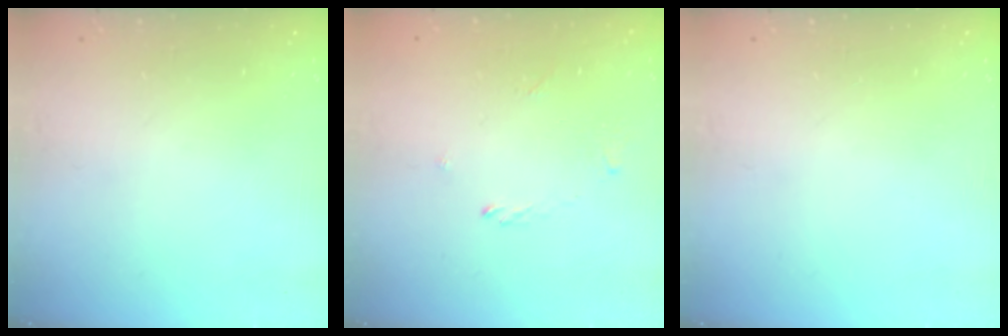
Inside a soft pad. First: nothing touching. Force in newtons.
{"total": 1.1, "press": 0.9, "slide": 0.5}
{"total": 0.0}